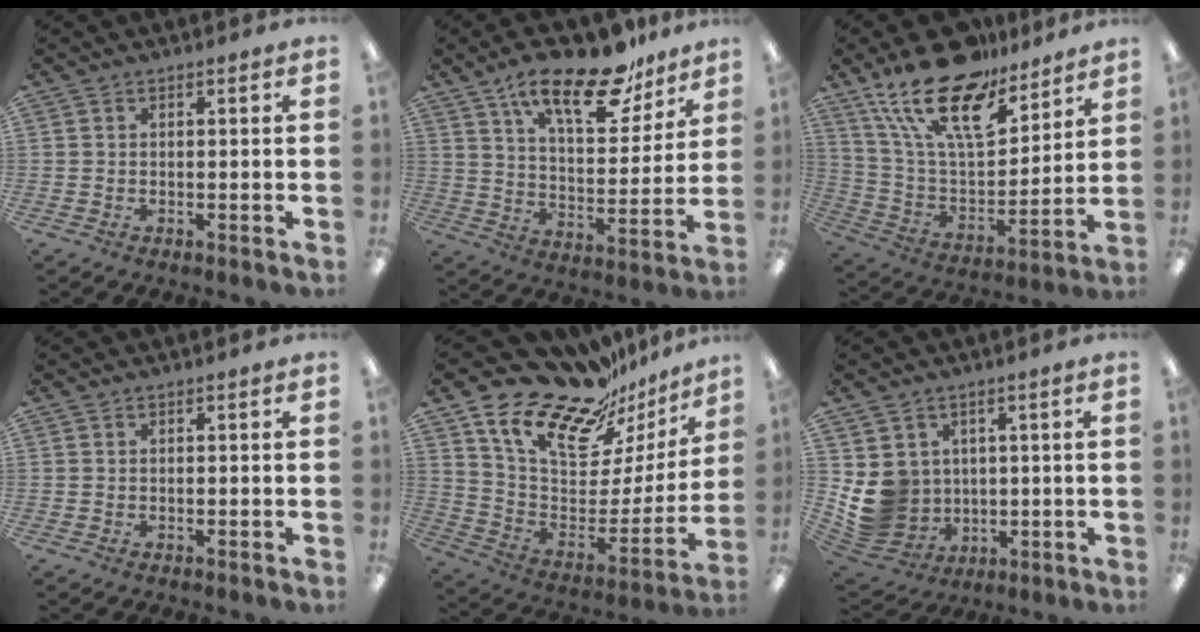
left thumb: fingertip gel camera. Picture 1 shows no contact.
{"total": 20.3, "force": [14.3, 7.8, 12.1], "torque": [-0.191, -0.085, 0.239]}
{"total": 21.7, "force": [15.6, 9.0, 12.1], "torque": [-0.231, -0.098, 0.275]}
{"total": 0.0}
{"total": 22.5, "force": [18.0, 9.1, 9.9], "torque": [-0.169, -0.133, 0.319]}
{"total": 9.9, "force": [1.3, 9.4, 2.8], "torque": [-0.078, -0.014, 0.036]}